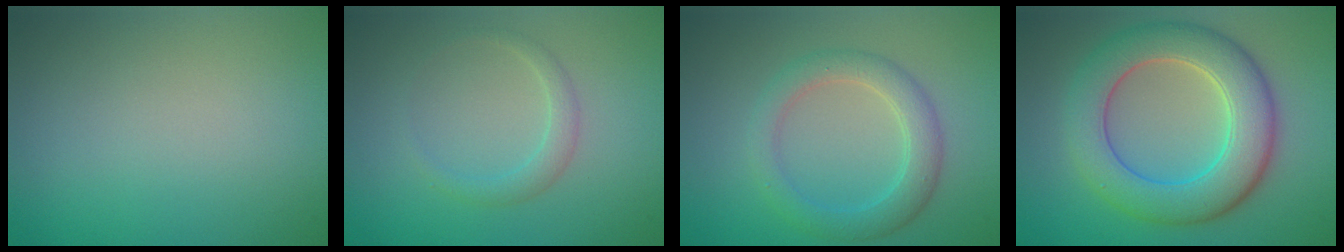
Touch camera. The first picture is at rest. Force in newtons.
{"total": 1.5, "press": 1.5, "slide": 0.2}
{"total": 3.5, "press": 3.5, "slide": 0.1}
{"total": 7.8, "press": 7.8, "slide": 0.3}